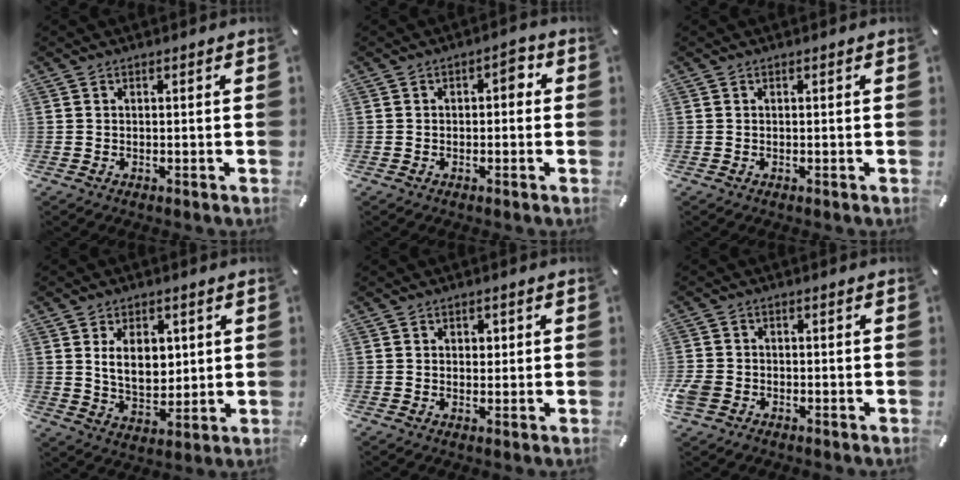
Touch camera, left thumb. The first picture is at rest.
{"total": 2.9, "force": [-0.3, 1.7, 2.3], "torque": [-0.032, 0.009, -0.015]}
{"total": 0.0}
{"total": 9.4, "force": [2.5, 6.5, 6.4], "torque": [-0.119, -0.002, 0.040]}
{"total": 1.5, "force": [0.3, 1.3, 0.5], "torque": [0.004, -0.001, -0.001]}
{"total": 3.7, "force": [-1.6, 3.0, 1.5], "torque": [-0.038, 0.005, -0.032]}